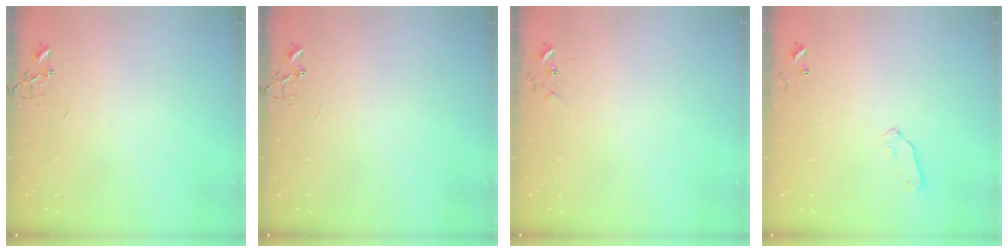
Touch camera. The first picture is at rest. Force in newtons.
{"total": 0.0}
{"total": 5.1, "press": 5.0, "slide": 0.8}
{"total": 6.8, "press": 6.7, "slide": 0.8}